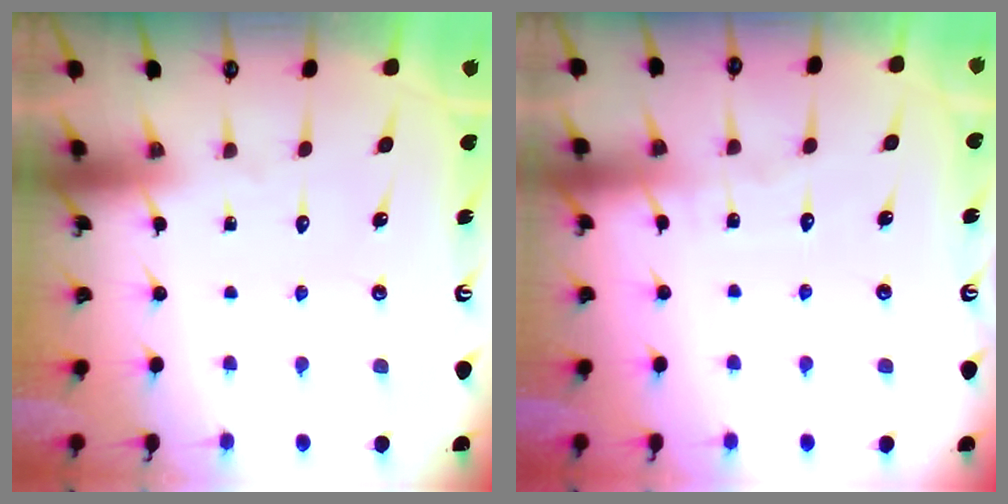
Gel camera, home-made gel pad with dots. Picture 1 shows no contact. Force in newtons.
{"total": 2.5, "press": 2.5, "slide": 0.2}